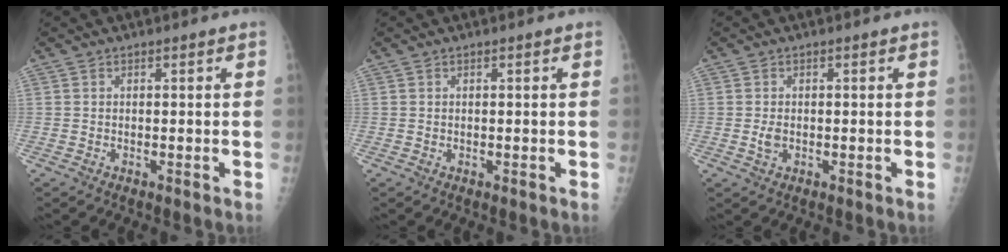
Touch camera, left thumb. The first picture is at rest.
{"total": 0.0}
{"total": 2.0, "force": [-0.2, 1.2, 1.5], "torque": [-0.027, 0.002, -0.003]}